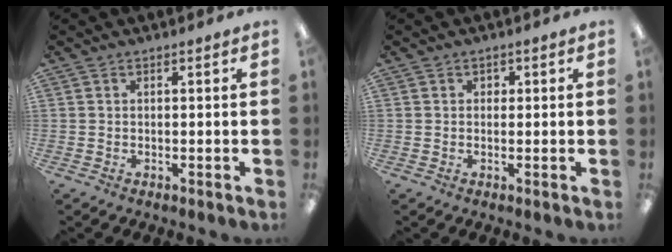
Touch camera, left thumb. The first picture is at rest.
{"total": 0.9, "force": [0.2, 0.9, 0.1], "torque": [-0.004, 0.005, 0.001]}